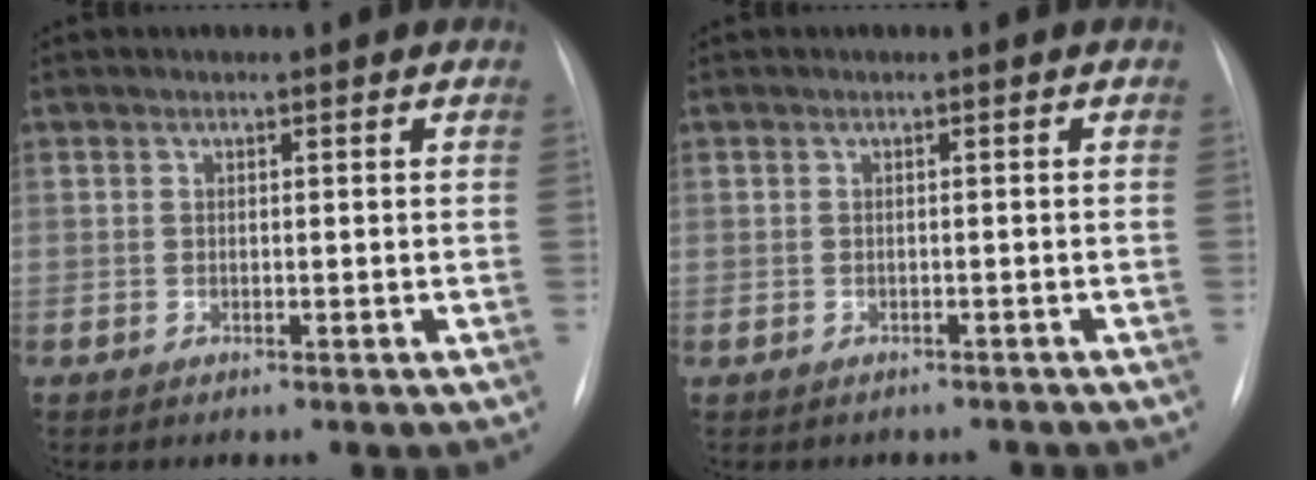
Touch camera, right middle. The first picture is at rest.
{"total": 4.1, "force": [-3.7, 1.7, 0.7], "torque": [-0.009, 0.005, -0.040]}